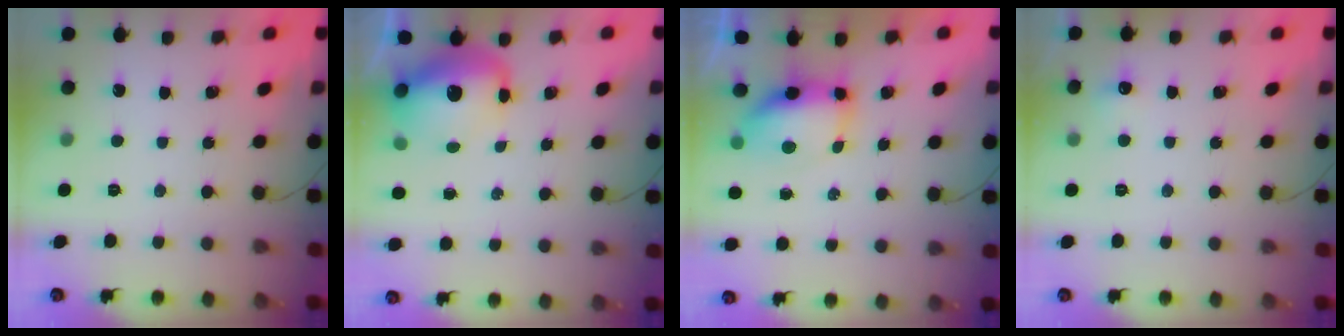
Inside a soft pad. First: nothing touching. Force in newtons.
{"total": 13.8, "press": 13.5, "slide": 2.9}
{"total": 7.5, "press": 7.4, "slide": 1.4}
{"total": 4.3, "press": 4.1, "slide": 1.2}